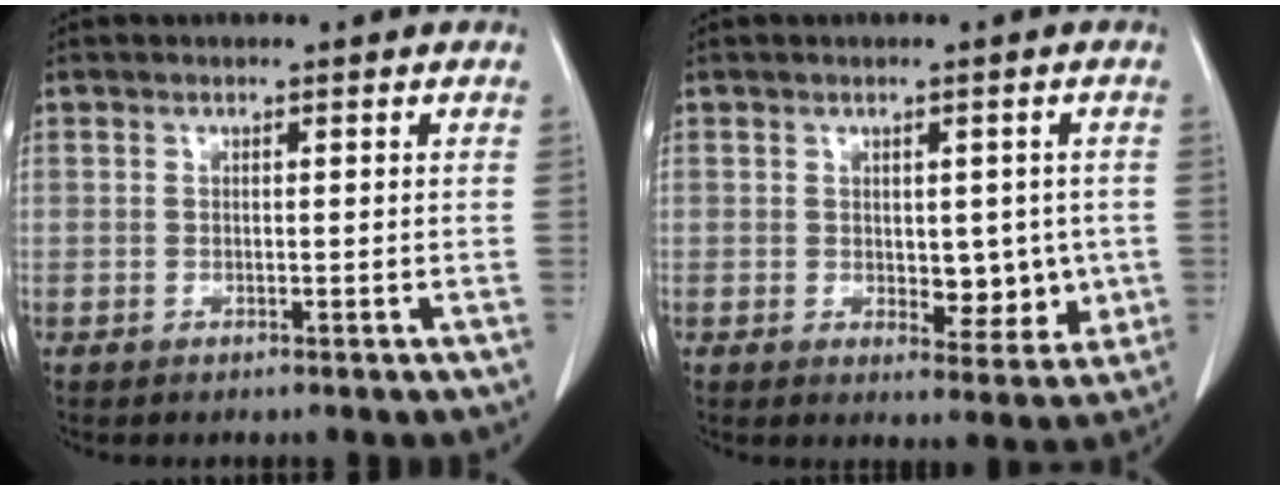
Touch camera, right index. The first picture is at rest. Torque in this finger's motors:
{"motor_torque": [0.09, 0.14, 0.09, 0.02]}